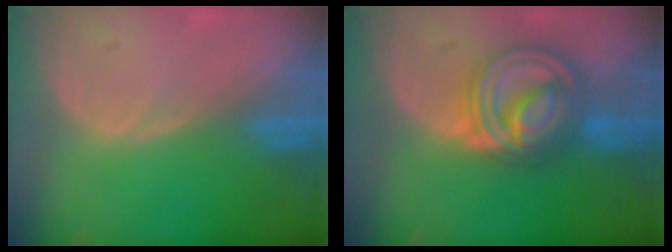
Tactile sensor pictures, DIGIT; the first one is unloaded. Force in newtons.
{"total": 9.3, "press": 9.3, "slide": 0.7}